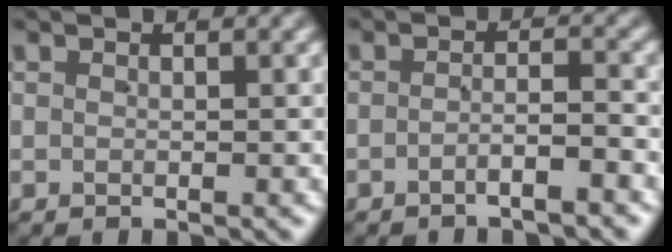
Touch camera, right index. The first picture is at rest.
{"total": 2.3, "force": [-2.0, 0.1, 1.1], "torque": [-0.014, -0.005, -0.036]}